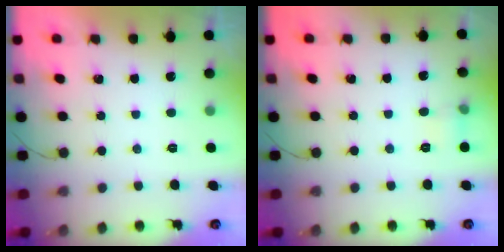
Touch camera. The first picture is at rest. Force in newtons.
{"total": 4.7, "press": 4.4, "slide": 1.7}